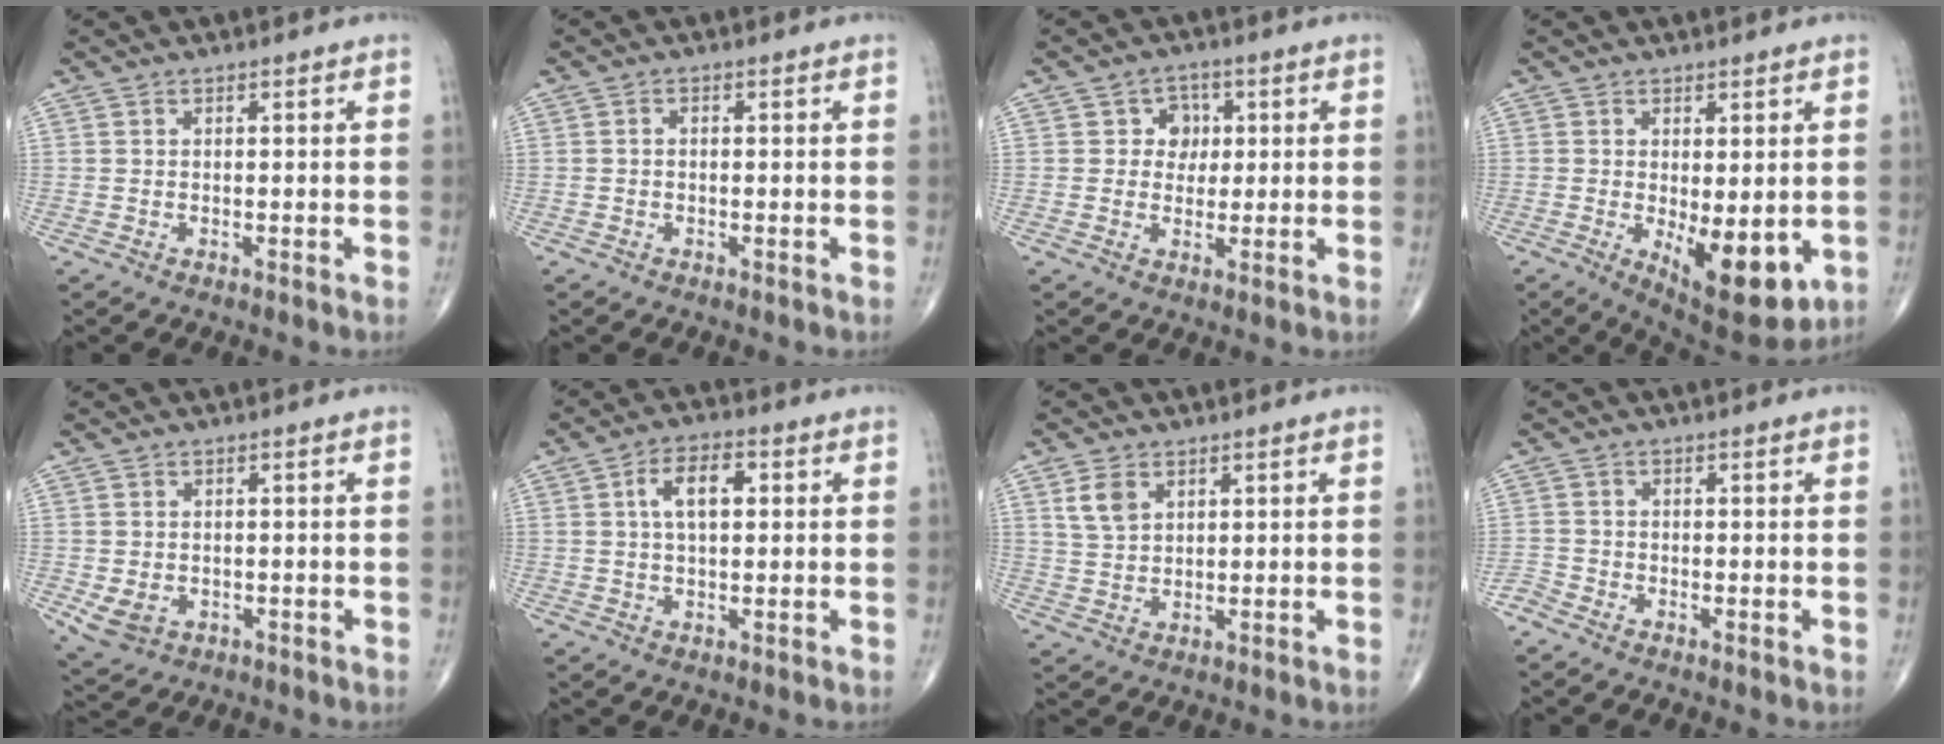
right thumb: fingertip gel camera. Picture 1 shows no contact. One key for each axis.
{"total": 0.7, "fx": -0.2, "fy": 0.5, "fz": 0.5, "tx": -0.007, "ty": 0.002, "tz": -0.007}
{"total": 4.5, "fx": 0.9, "fy": 4.1, "fz": 1.8, "tx": 0.008, "ty": 0.005, "tz": 0.006}
{"total": 11.8, "fx": -2.5, "fy": 4.9, "fz": 10.4, "tx": -0.134, "ty": -0.025, "tz": -0.020}
{"total": 4.5, "fx": -1.1, "fy": 3.5, "fz": 2.5, "tx": -0.046, "ty": 0.000, "tz": -0.006}
{"total": 7.0, "fx": 1.5, "fy": 3.6, "fz": 5.8, "tx": -0.097, "ty": 0.012, "tz": 0.022}
{"total": 4.6, "fx": 2.2, "fy": 3.0, "fz": 2.7, "tx": -0.047, "ty": -0.006, "tz": 0.048}
{"total": 1.9, "fx": -1.7, "fy": 0.6, "fz": 0.5, "tx": -0.011, "ty": -0.006, "tz": -0.041}